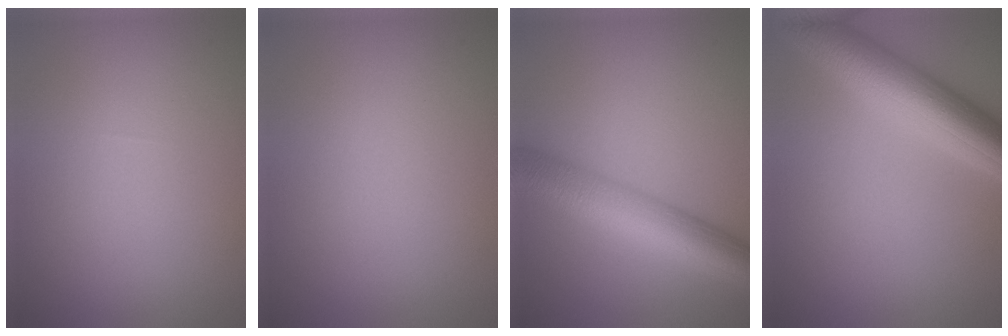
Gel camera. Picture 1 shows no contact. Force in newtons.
{"total": 0.0}
{"total": 8.2, "press": 8.2, "slide": 0.3}
{"total": 7.7, "press": 7.7, "slide": 0.2}